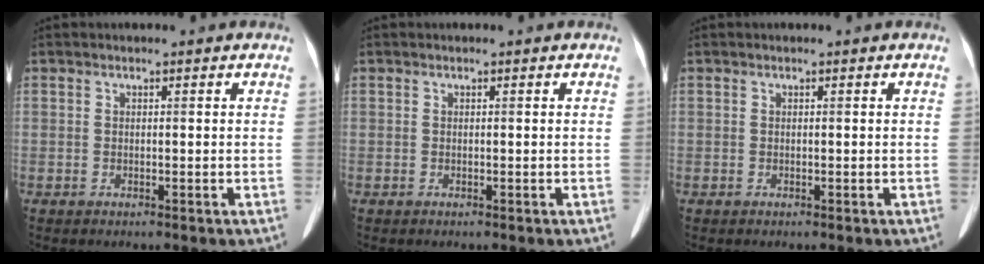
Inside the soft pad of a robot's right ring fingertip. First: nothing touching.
{"total": 0.0}
{"total": 0.0}